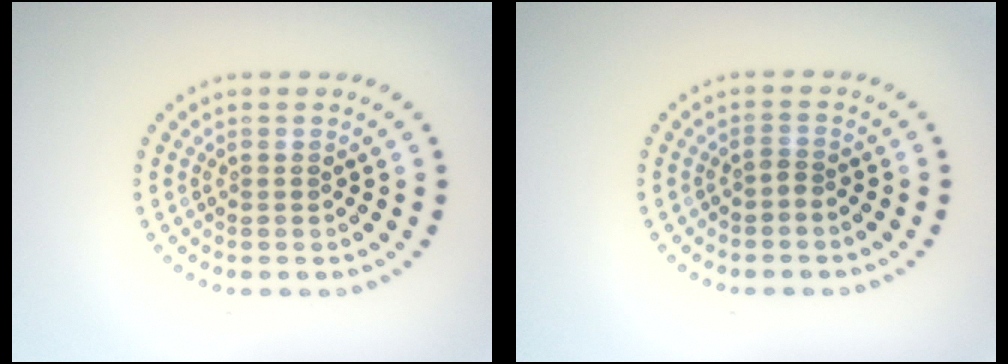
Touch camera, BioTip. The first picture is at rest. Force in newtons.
{"total": 0.6, "press": 0.4, "slide": 0.5}